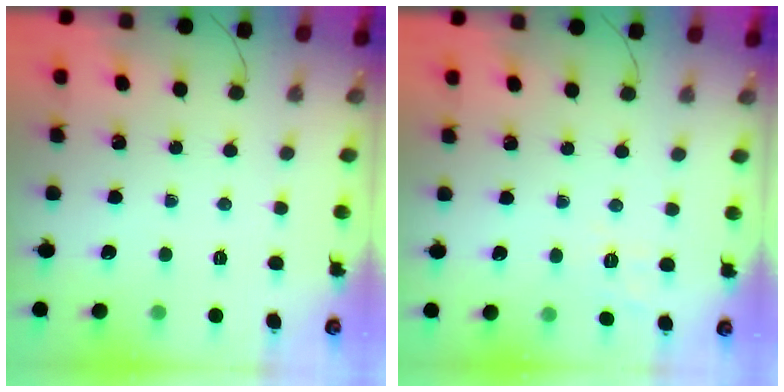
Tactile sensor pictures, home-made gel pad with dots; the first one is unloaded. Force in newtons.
{"total": 3.1, "press": 2.5, "slide": 1.8}